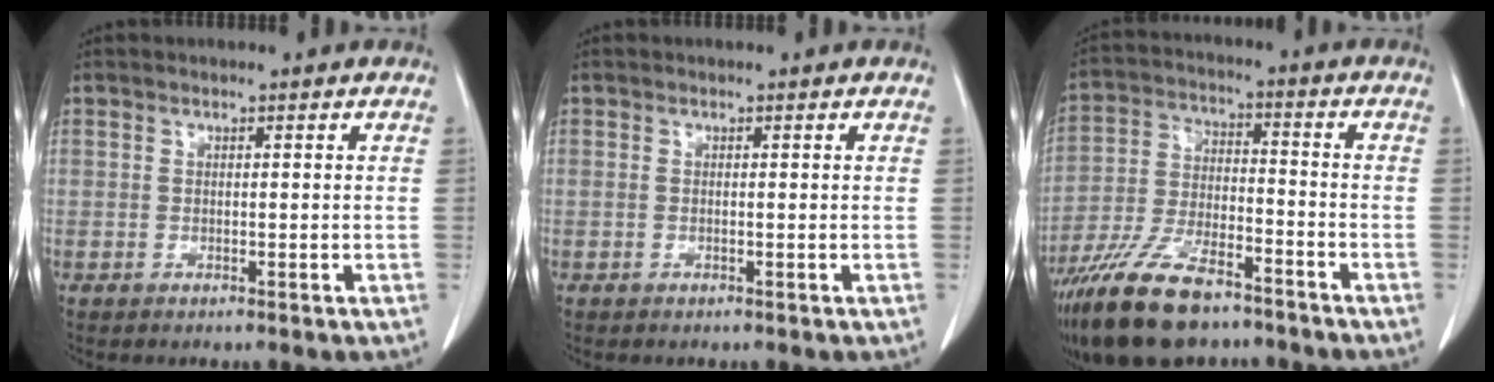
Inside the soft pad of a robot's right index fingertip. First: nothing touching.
{"total": 0.0}
{"total": 15.3, "force": [-11.2, 4.9, 9.2], "torque": [-0.194, -0.017, -0.205]}